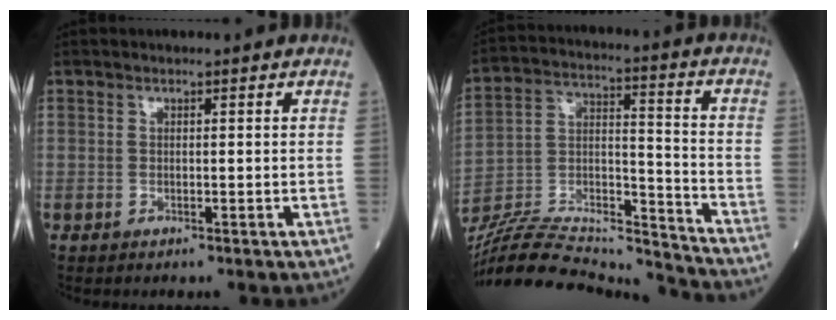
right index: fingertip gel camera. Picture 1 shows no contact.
{"total": 21.8, "force": [-21.0, 1.8, 5.7], "torque": [-0.126, 0.020, -0.346]}